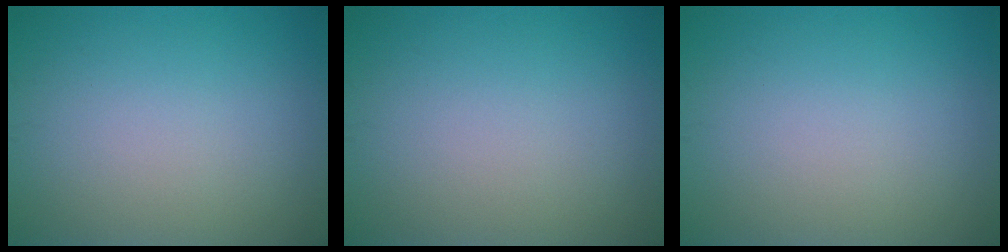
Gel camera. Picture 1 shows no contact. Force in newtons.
{"total": 0.0}
{"total": 0.0}